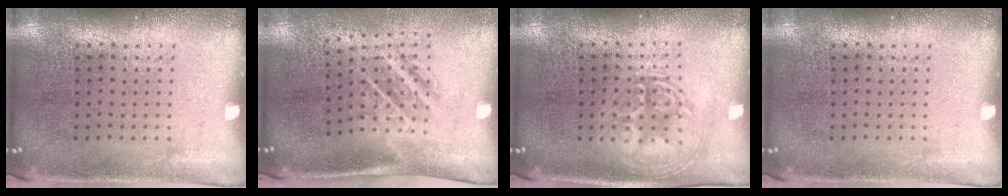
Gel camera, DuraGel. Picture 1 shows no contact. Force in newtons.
{"total": 1.8, "press": 1.2, "slide": 1.3}
{"total": 2.0, "press": 1.9, "slide": 0.3}
{"total": 0.0}